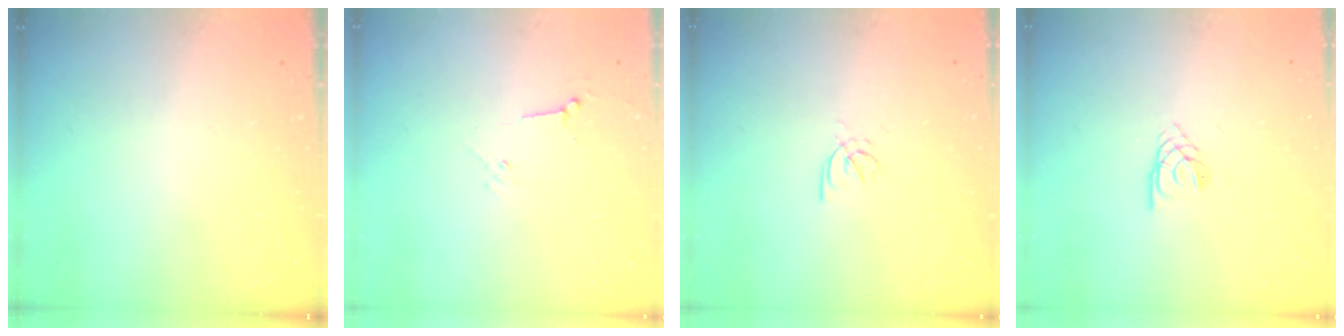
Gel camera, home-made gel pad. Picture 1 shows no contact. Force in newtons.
{"total": 3.5, "press": 3.4, "slide": 0.8}
{"total": 1.7, "press": 1.6, "slide": 0.5}
{"total": 3.2, "press": 3.2, "slide": 0.5}